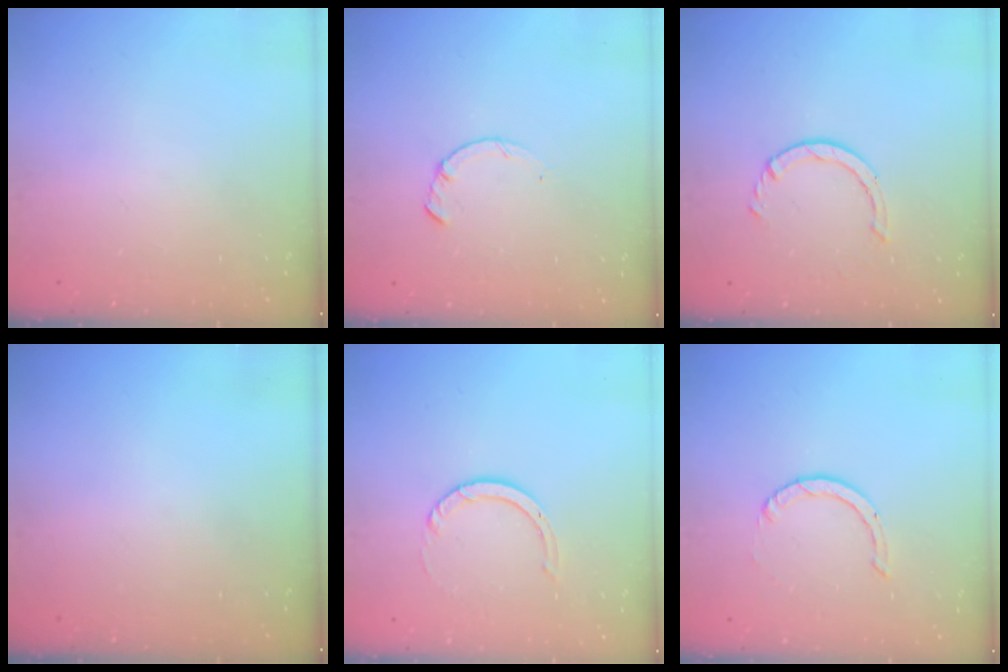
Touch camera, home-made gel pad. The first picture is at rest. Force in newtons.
{"total": 1.4, "press": 1.4, "slide": 0.2}
{"total": 2.5, "press": 2.5, "slide": 0.3}
{"total": 0.0}
{"total": 4.0, "press": 4.0, "slide": 0.3}
{"total": 0.9, "press": 0.9, "slide": 0.1}